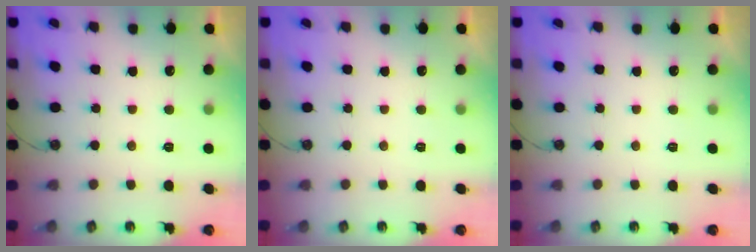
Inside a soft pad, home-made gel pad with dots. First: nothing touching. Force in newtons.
{"total": 0.0}
{"total": 0.0}